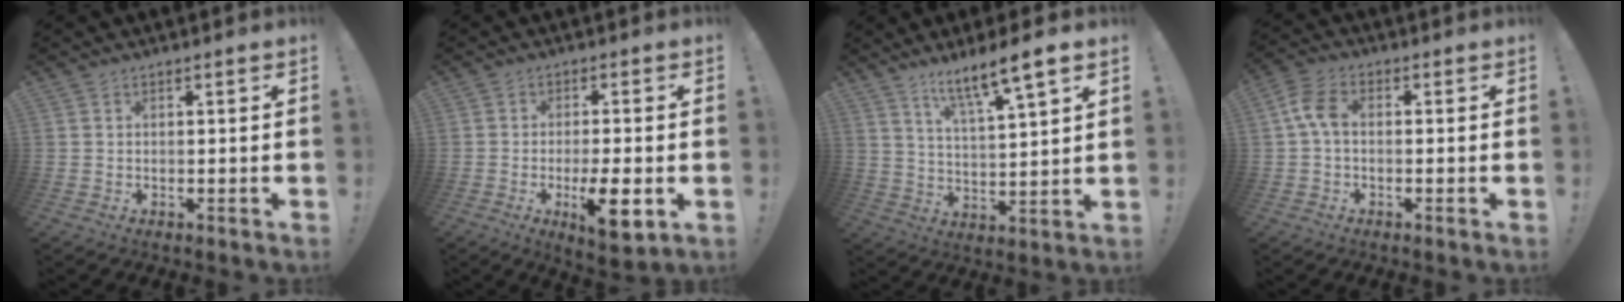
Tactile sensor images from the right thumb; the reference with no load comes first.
{"total": 9.2, "force": [-3.2, 2.2, 8.4], "torque": [-0.133, -0.004, -0.054]}
{"total": 10.4, "force": [7.6, 0.5, 7.0], "torque": [-0.109, -0.049, 0.123]}
{"total": 6.0, "force": [0.1, 3.6, 4.9], "torque": [-0.102, 0.011, 0.005]}